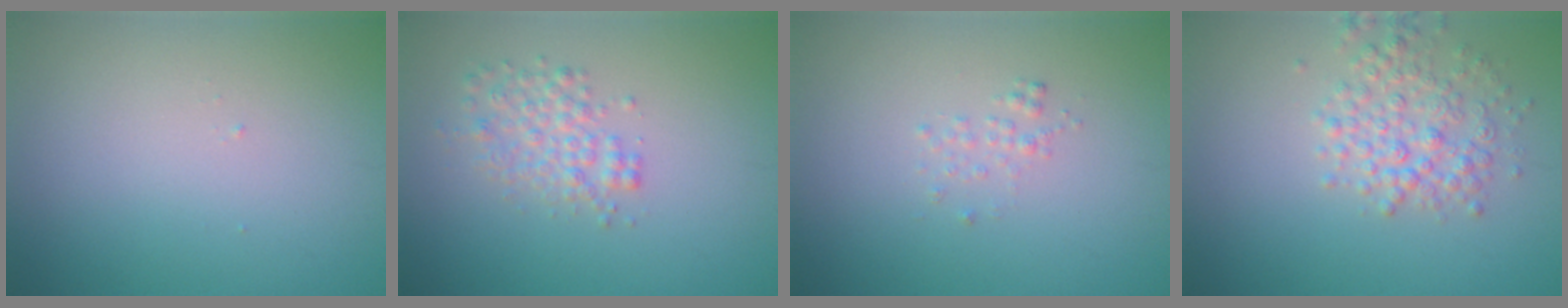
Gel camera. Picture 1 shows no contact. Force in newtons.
{"total": 2.6, "press": 2.6, "slide": 0.1}
{"total": 0.9, "press": 0.9, "slide": 0.1}
{"total": 3.4, "press": 3.4, "slide": 0.1}